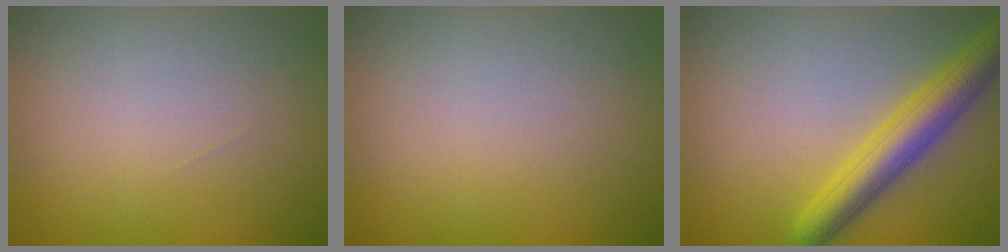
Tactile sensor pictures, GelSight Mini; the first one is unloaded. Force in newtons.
{"total": 0.0}
{"total": 5.1, "press": 5.1, "slide": 0.2}